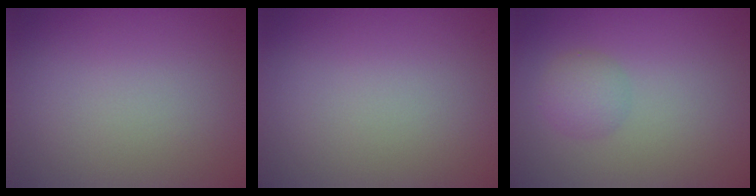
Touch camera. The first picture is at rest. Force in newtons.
{"total": 0.0}
{"total": 2.0, "press": 2.0, "slide": 0.1}